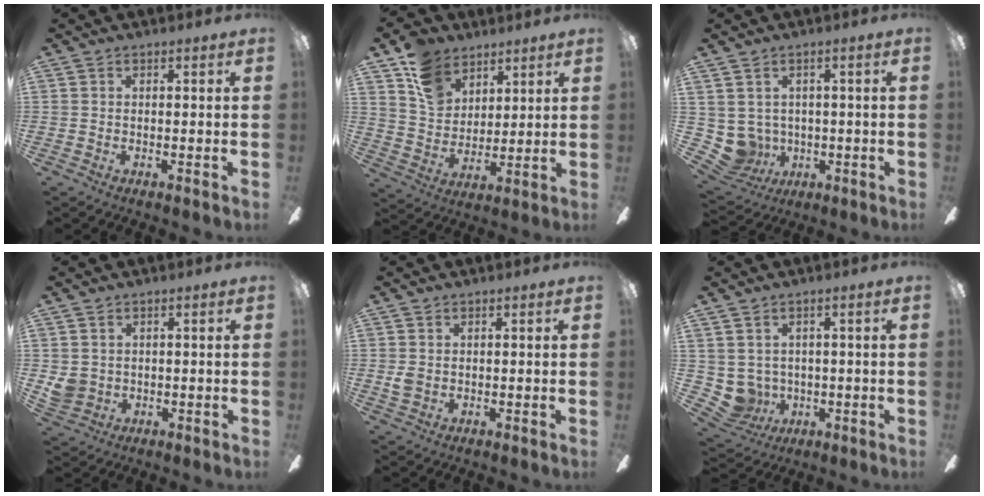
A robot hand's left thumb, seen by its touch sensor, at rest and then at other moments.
{"total": 12.3, "force": [8.0, 8.5, 4.0], "torque": [-0.086, -0.032, 0.159]}
{"total": 6.0, "force": [1.4, 5.8, 0.9], "torque": [-0.068, -0.014, 0.032]}
{"total": 3.7, "force": [0.9, 3.5, 1.0], "torque": [-0.016, 0.004, 0.020]}
{"total": 2.1, "force": [0.5, 1.7, 1.2], "torque": [-0.024, 0.005, 0.009]}
{"total": 5.4, "force": [1.6, 5.1, 0.7], "torque": [-0.056, -0.013, 0.035]}